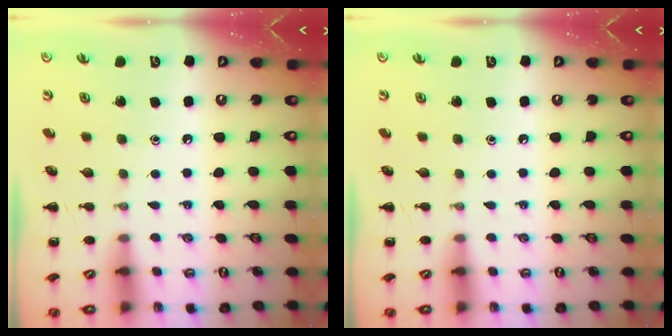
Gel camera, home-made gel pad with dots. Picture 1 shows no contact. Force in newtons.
{"total": 0.0}